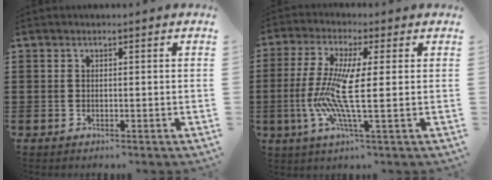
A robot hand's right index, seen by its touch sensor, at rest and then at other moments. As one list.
[{"total": 10.1, "force": [-1.0, 1.3, 10.0], "torque": [-0.225, -0.024, -0.030]}]